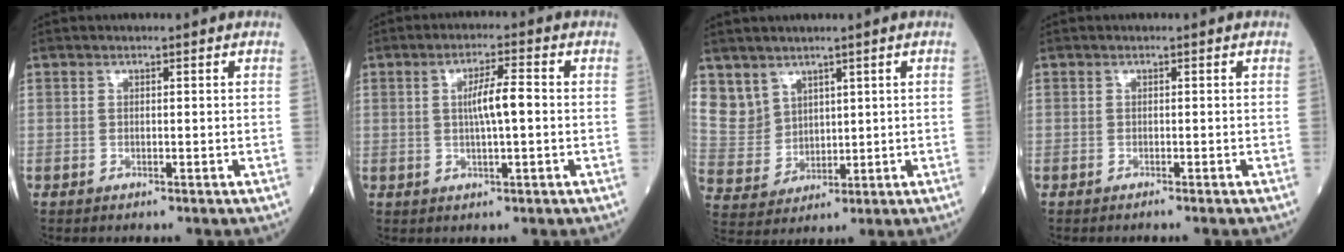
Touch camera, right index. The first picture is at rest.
{"total": 4.9, "force": [0.1, 0.5, 4.9], "torque": [-0.088, 0.005, 0.001]}
{"total": 6.5, "force": [4.2, 5.0, 0.5], "torque": [-0.019, 0.007, 0.103]}
{"total": 1.0, "force": [-0.9, -0.2, 0.4], "torque": [0.000, 0.003, -0.014]}